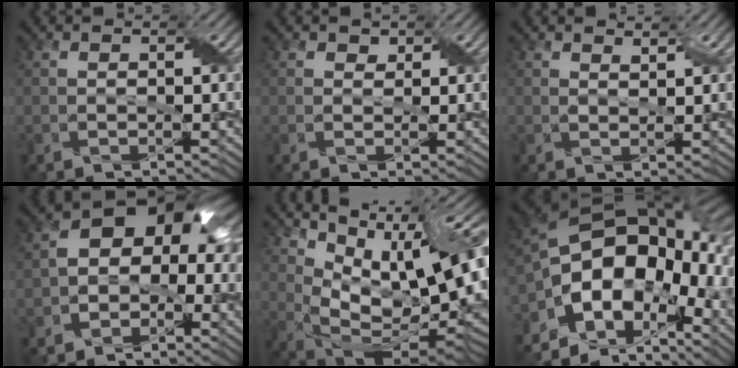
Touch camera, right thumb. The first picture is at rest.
{"total": 0.9, "force": [0.7, 0.6, 0.2], "torque": [-0.007, -0.001, 0.011]}
{"total": 1.3, "force": [1.2, 0.2, 0.6], "torque": [-0.017, -0.001, 0.023]}
{"total": 10.6, "force": [-1.4, 7.8, 7.1], "torque": [-0.094, 0.002, -0.034]}
{"total": 17.5, "force": [5.5, 7.4, 14.9], "torque": [-0.241, 0.014, 0.110]}
{"total": 17.9, "force": [-3.2, 11.6, 13.2], "torque": [-0.251, -0.012, -0.048]}